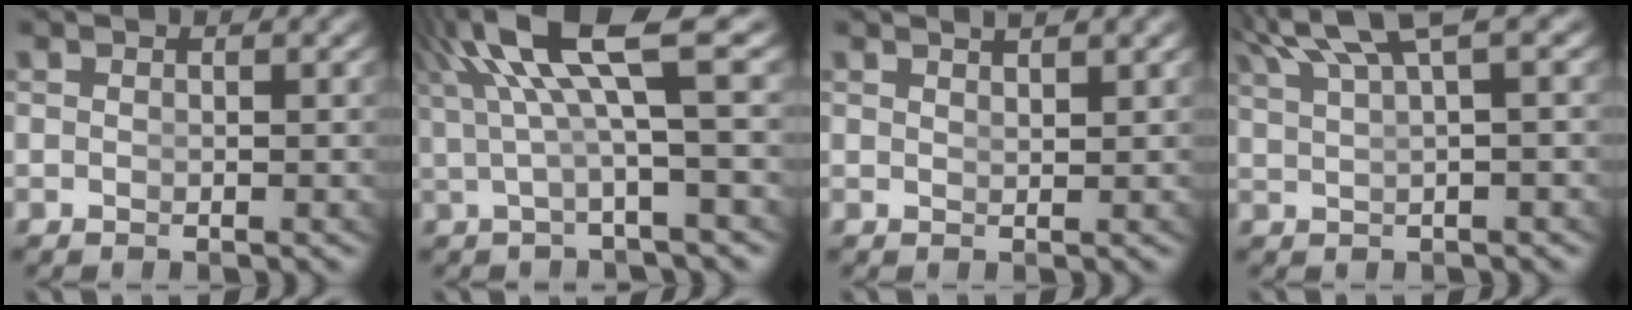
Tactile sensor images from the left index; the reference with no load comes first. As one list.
[{"total": 7.2, "force": [3.2, 1.4, 6.3], "torque": [-0.111, 0.014, 0.049]}, {"total": 1.5, "force": [1.3, -0.5, 0.6], "torque": [-0.004, -0.008, 0.030]}, {"total": 4.7, "force": [3.2, 0.6, 3.4], "torque": [-0.050, 0.015, 0.055]}]